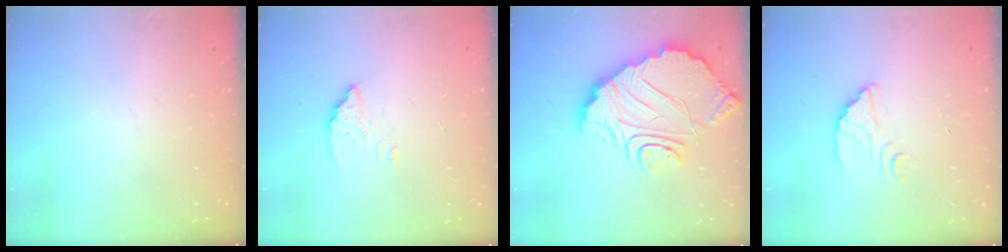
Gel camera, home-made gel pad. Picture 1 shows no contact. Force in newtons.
{"total": 3.0, "press": 3.0, "slide": 0.2}
{"total": 14.5, "press": 14.4, "slide": 1.4}
{"total": 2.8, "press": 2.8, "slide": 0.0}